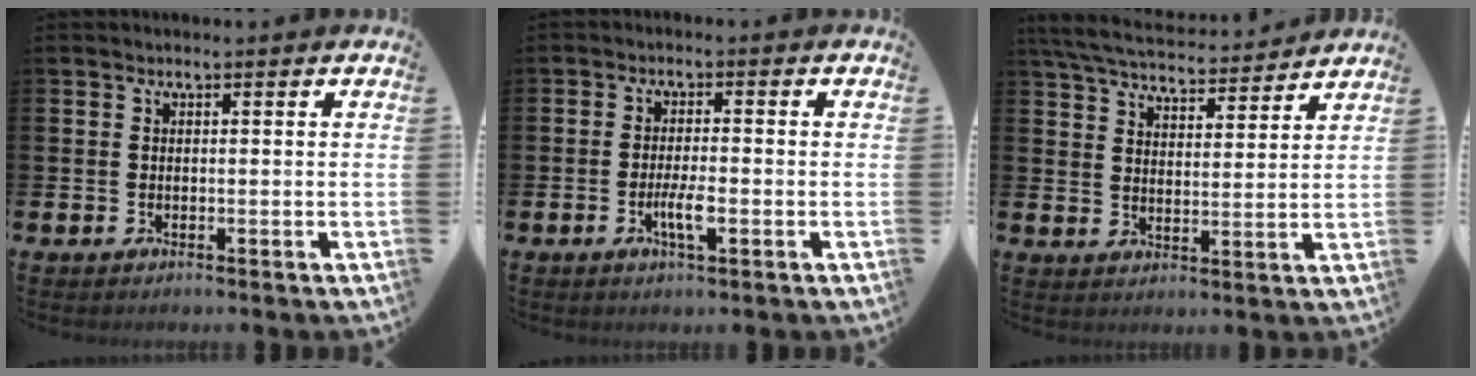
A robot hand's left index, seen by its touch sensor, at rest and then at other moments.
{"total": 3.2, "force": [-1.0, 0.8, 2.9], "torque": [-0.050, 0.003, -0.017]}
{"total": 6.2, "force": [5.9, 1.0, 1.4], "torque": [-0.051, -0.038, 0.104]}